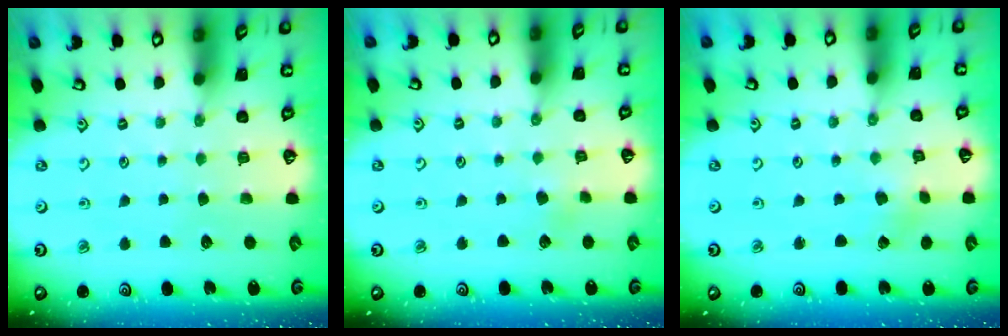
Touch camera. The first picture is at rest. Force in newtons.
{"total": 1.8, "press": 1.7, "slide": 0.4}
{"total": 0.0}